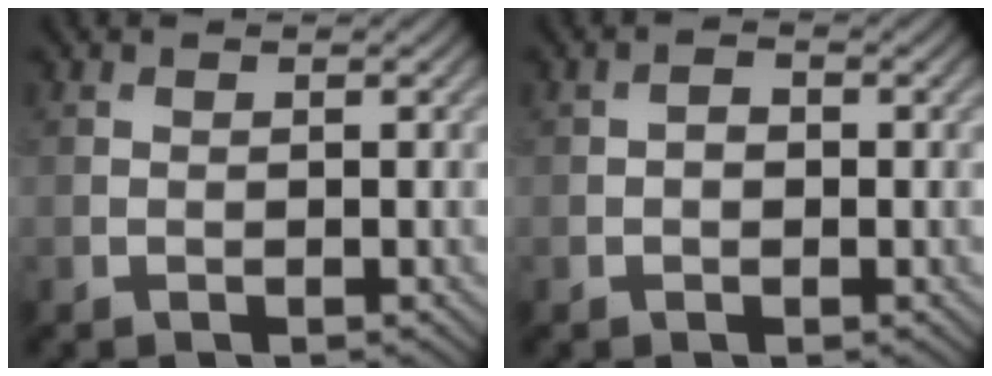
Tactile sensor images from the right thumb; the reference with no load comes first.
{"total": 1.3, "force": [-0.2, 0.9, 0.8], "torque": [-0.014, -0.001, -0.006]}